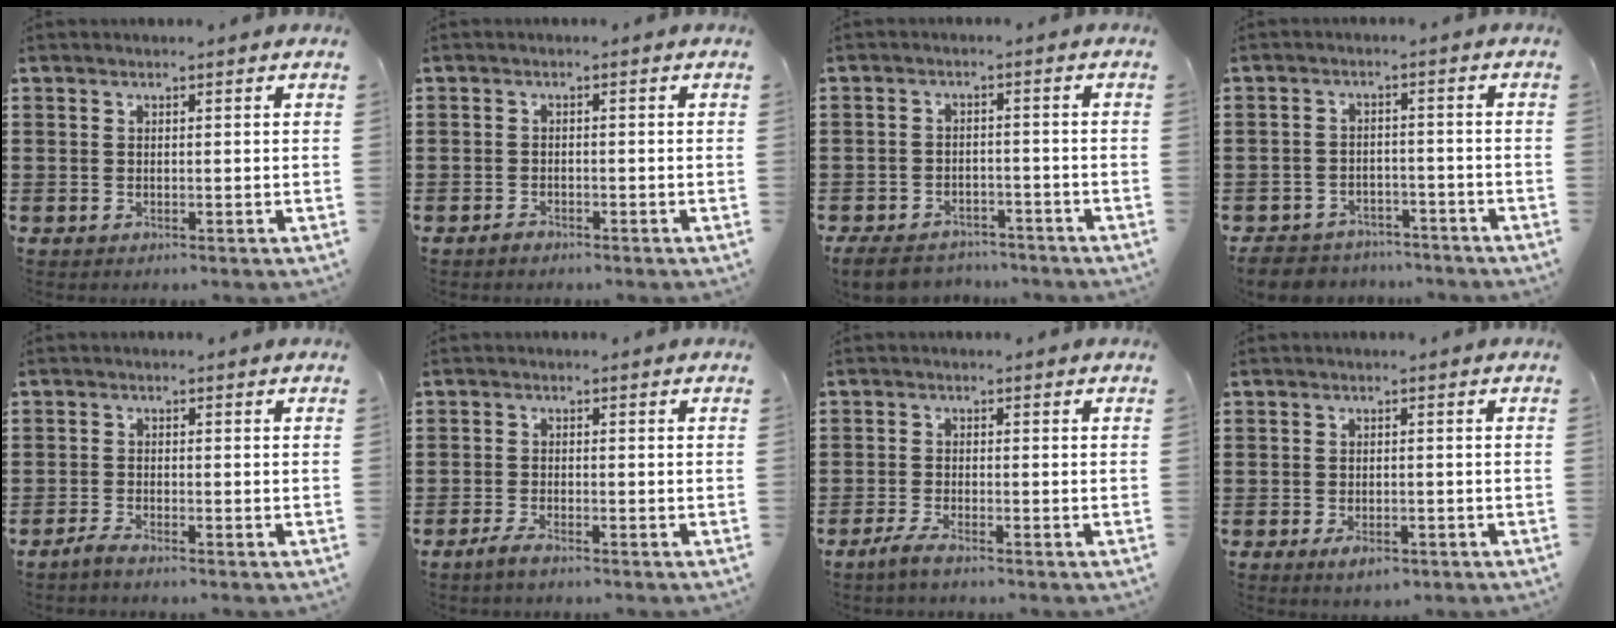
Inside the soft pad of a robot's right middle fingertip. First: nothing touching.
{"total": 1.1, "force": [-0.9, 0.3, 0.4], "torque": [-0.011, -0.003, -0.018]}
{"total": 4.3, "force": [-4.1, 1.0, 0.9], "torque": [-0.028, 0.002, -0.087]}
{"total": 4.3, "force": [-4.1, 1.0, 0.3], "torque": [-0.014, 0.005, -0.087]}
{"total": 1.6, "force": [-1.4, 0.0, 0.8], "torque": [-0.021, -0.002, -0.028]}
{"total": 1.8, "force": [-1.4, 0.2, 1.1], "torque": [-0.027, -0.002, -0.028]}
{"total": 2.0, "force": [-1.5, 0.1, 1.3], "torque": [-0.030, -0.002, -0.031]}
{"total": 2.3, "force": [-1.4, 0.9, 1.6], "torque": [-0.035, -0.004, -0.027]}